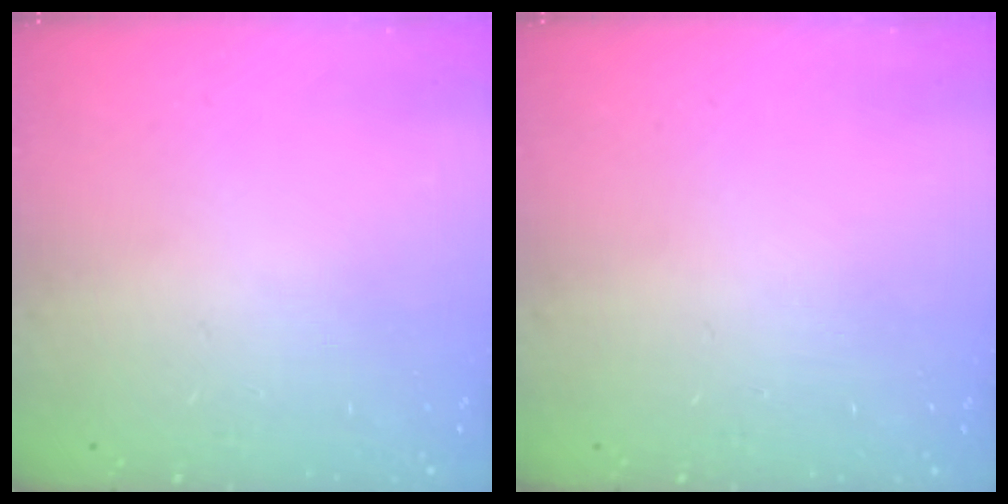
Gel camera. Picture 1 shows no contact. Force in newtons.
{"total": 0.0}